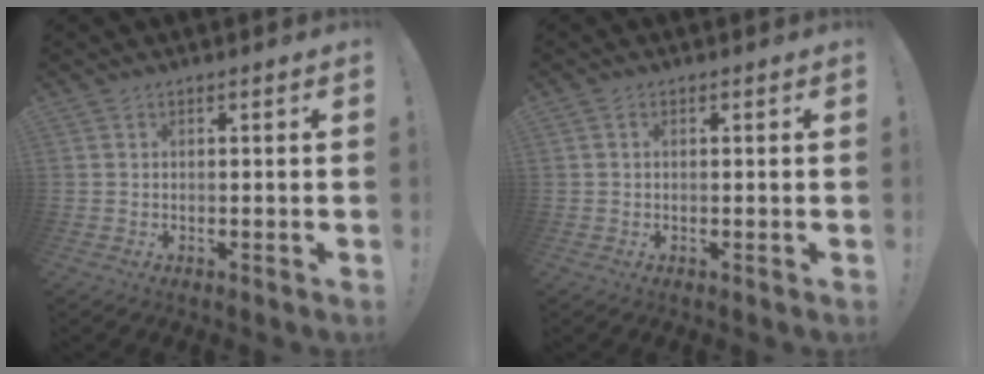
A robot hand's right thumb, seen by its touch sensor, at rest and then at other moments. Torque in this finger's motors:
{"motor_torque": [-0.27, 0.08, -0.14, 0.16, 0.09]}